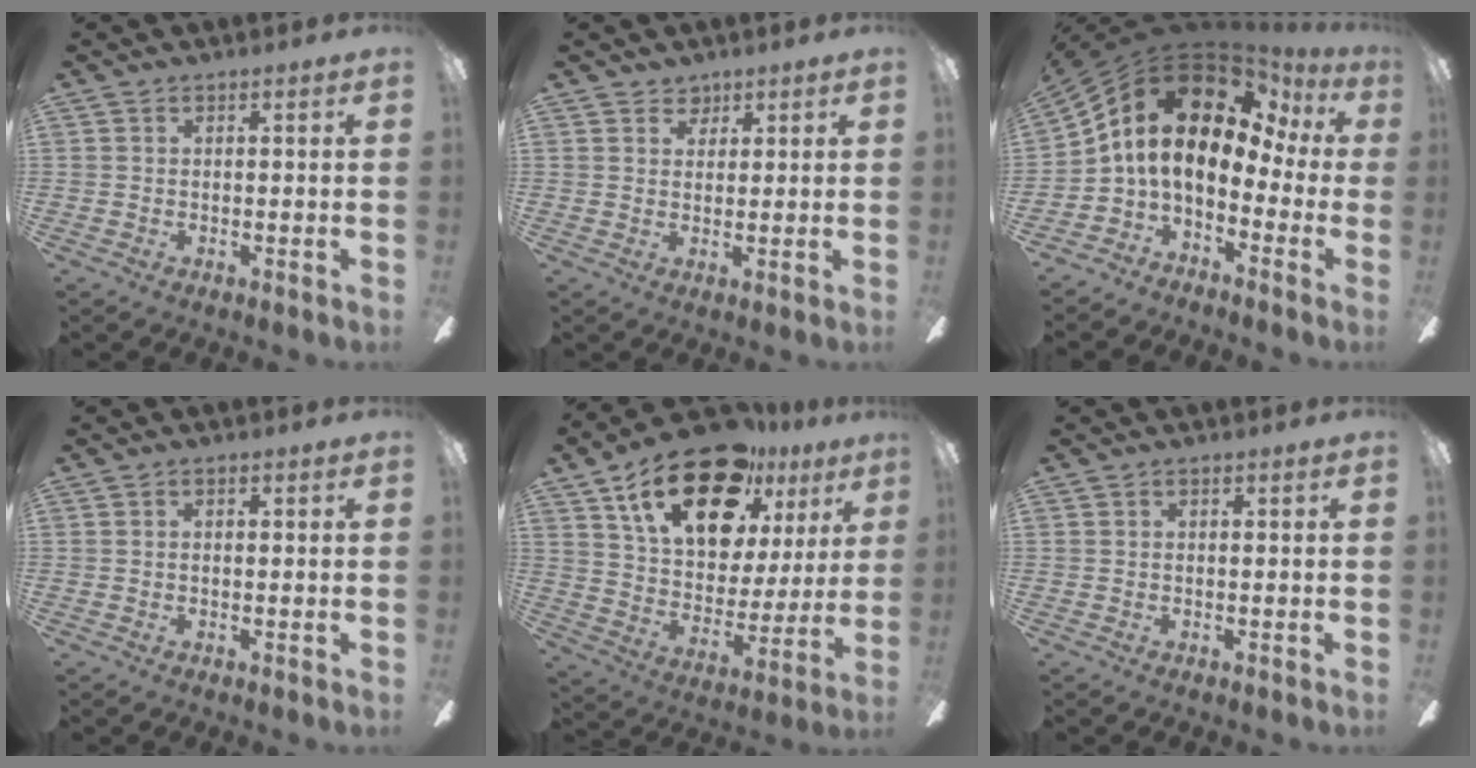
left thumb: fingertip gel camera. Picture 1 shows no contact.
{"total": 3.4, "force": [2.4, 2.4, 0.4], "torque": [-0.001, -0.005, 0.042]}
{"total": 14.2, "force": [3.3, 8.7, 10.7], "torque": [-0.224, -0.036, 0.048]}
{"total": 0.8, "force": [0.0, 0.4, 0.7], "torque": [-0.014, 0.003, -0.002]}
{"total": 23.5, "force": [14.4, 11.9, 14.3], "torque": [-0.238, -0.071, 0.255]}
{"total": 0.6, "force": [-0.1, 0.2, 0.6], "torque": [-0.011, 0.002, -0.003]}